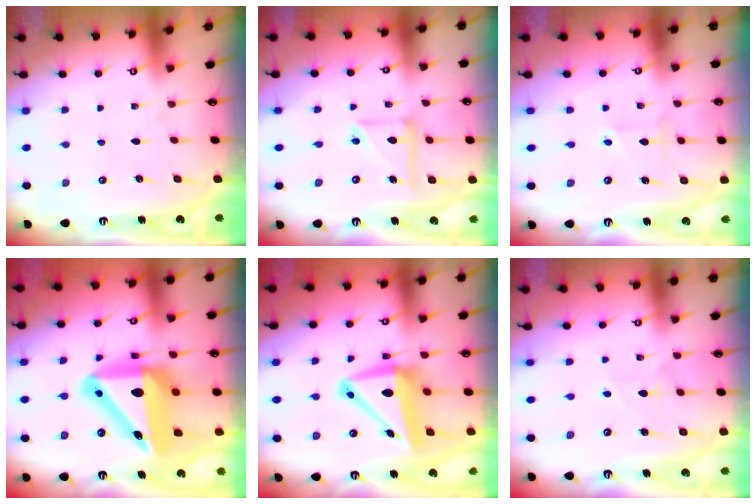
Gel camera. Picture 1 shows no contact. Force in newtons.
{"total": 10.3, "press": 10.2, "slide": 1.4}
{"total": 1.7, "press": 1.7, "slide": 0.2}
{"total": 18.3, "press": 17.8, "slide": 4.1}
{"total": 13.0, "press": 12.7, "slide": 3.0}
{"total": 4.1, "press": 4.1, "slide": 0.2}